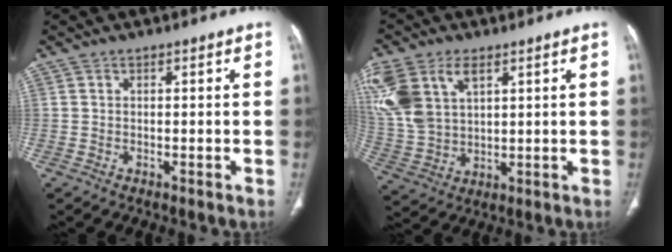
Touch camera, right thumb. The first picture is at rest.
{"total": 15.8, "force": [6.6, 9.8, 10.6], "torque": [-0.248, -0.007, 0.139]}